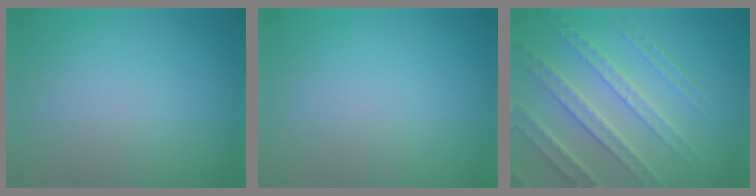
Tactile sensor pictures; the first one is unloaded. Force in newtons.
{"total": 0.0}
{"total": 5.8, "press": 4.8, "slide": 3.3}